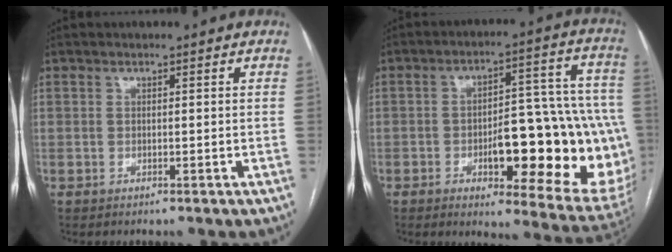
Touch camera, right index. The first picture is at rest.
{"total": 23.9, "force": [-5.2, 7.5, 22.1], "torque": [-0.198, 0.029, -0.047]}